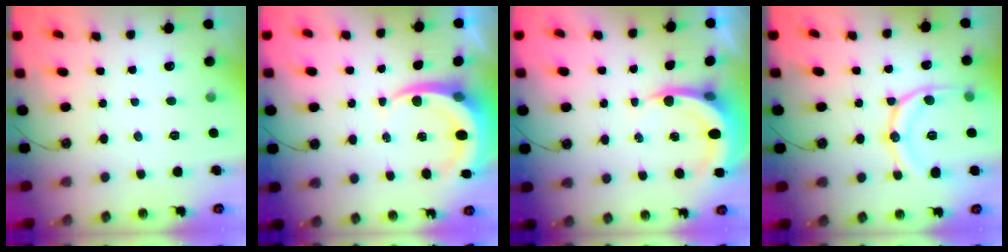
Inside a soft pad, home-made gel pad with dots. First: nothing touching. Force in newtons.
{"total": 7.3, "press": 7.2, "slide": 0.9}
{"total": 5.6, "press": 5.5, "slide": 0.6}
{"total": 14.3, "press": 14.2, "slide": 1.4}